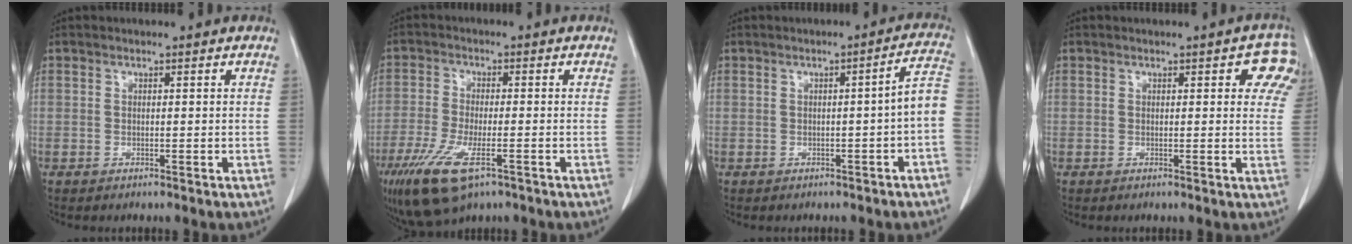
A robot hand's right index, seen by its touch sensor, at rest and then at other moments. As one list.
[{"total": 11.7, "force": [-6.7, 3.4, 9.0], "torque": [-0.176, -0.029, -0.115]}, {"total": 4.8, "force": [-1.6, 0.1, 4.5], "torque": [-0.047, 0.016, -0.022]}, {"total": 5.8, "force": [3.1, 1.9, 4.5], "torque": [-0.036, 0.000, 0.018]}]